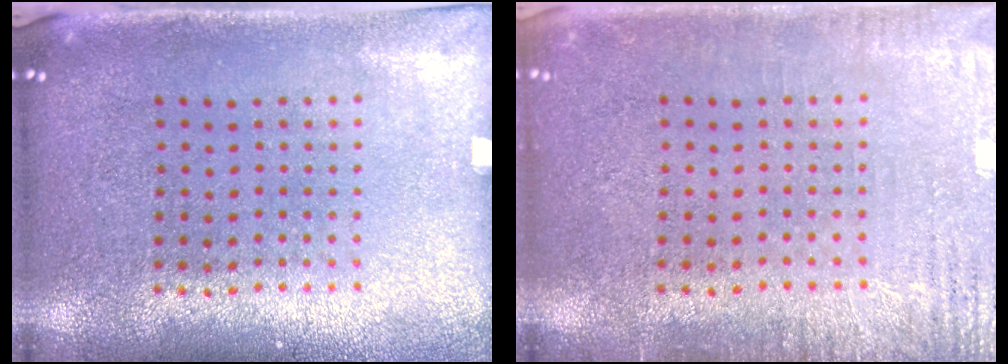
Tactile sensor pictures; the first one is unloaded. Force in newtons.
{"total": 2.9, "press": 2.9, "slide": 0.4}